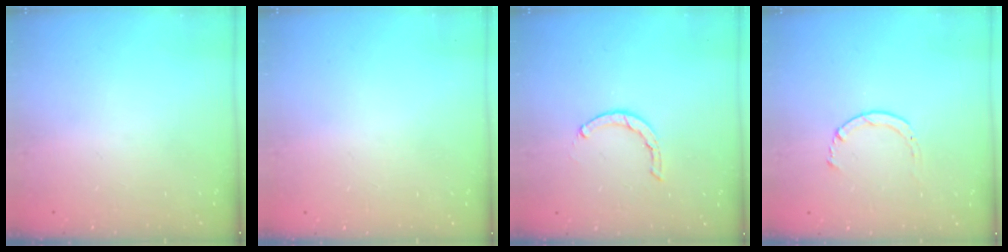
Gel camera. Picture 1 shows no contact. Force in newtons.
{"total": 2.2, "press": 2.2, "slide": 0.1}
{"total": 1.6, "press": 1.5, "slide": 0.4}
{"total": 2.0, "press": 1.9, "slide": 0.3}